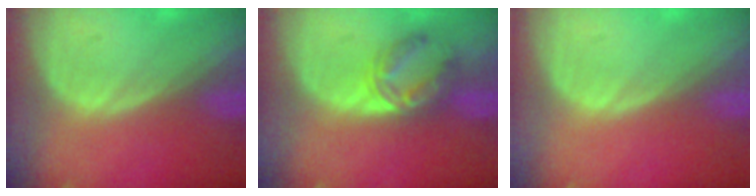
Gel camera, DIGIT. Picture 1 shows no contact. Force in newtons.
{"total": 5.5, "press": 5.4, "slide": 1.1}
{"total": 0.0}